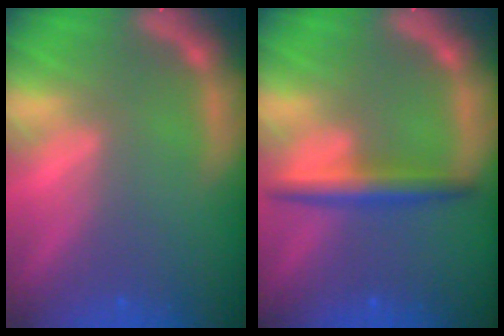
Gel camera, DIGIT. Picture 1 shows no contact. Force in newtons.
{"total": 3.5}